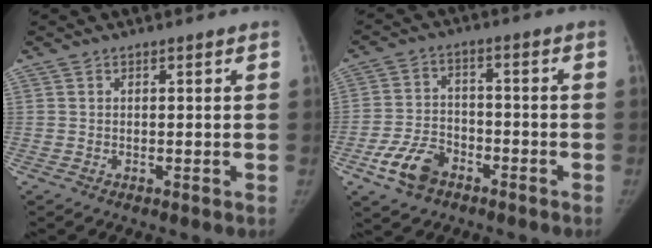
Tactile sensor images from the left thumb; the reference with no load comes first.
{"total": 8.6, "force": [-4.9, 5.5, 4.4], "torque": [-0.077, 0.023, -0.089]}